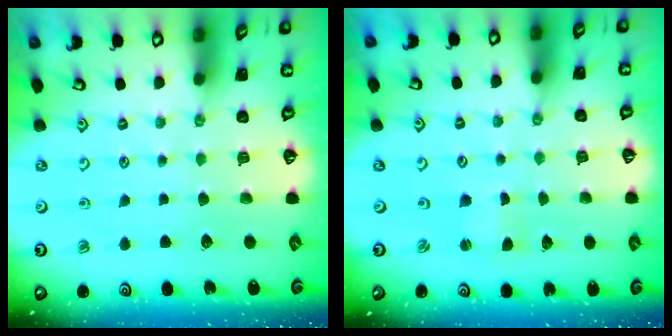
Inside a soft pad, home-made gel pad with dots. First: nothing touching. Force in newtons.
{"total": 0.8, "press": 0.8, "slide": 0.0}